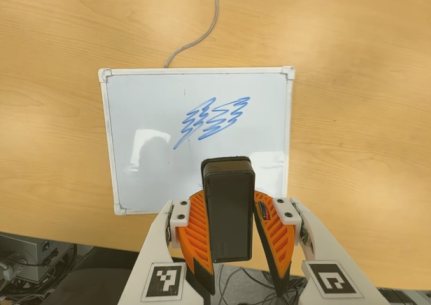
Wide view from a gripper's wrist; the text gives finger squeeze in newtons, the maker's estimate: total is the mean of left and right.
{"total": 6.4, "left": 6.2, "right": 6.6}